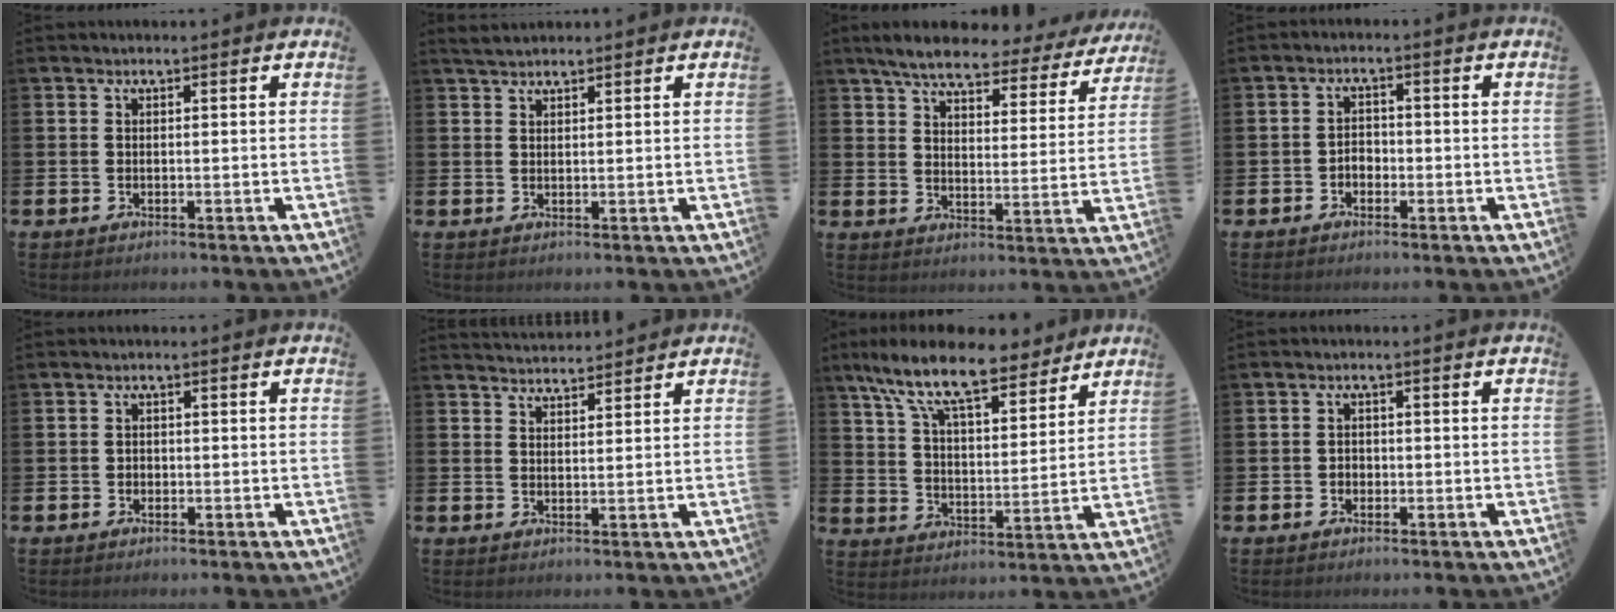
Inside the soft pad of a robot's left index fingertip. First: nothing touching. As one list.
[{"total": 2.3, "force": [2.1, 0.5, 0.7], "torque": [-0.015, 0.000, 0.039]}, {"total": 6.2, "force": [5.6, 1.1, 2.5], "torque": [-0.074, -0.030, 0.093]}, {"total": 1.8, "force": [-1.0, 1.3, 0.6], "torque": [-0.011, 0.004, -0.023]}, {"total": 0.8, "force": [-0.1, 0.7, 0.2], "torque": [-0.002, 0.005, -0.005]}, {"total": 3.2, "force": [3.2, 0.2, -0.1], "torque": [-0.002, -0.018, 0.059]}, {"total": 12.1, "force": [10.1, 3.2, 5.9], "torque": [-0.137, -0.052, 0.175]}, {"total": 1.2, "force": [-0.3, 1.1, 0.4], "torque": [-0.007, 0.004, -0.009]}]